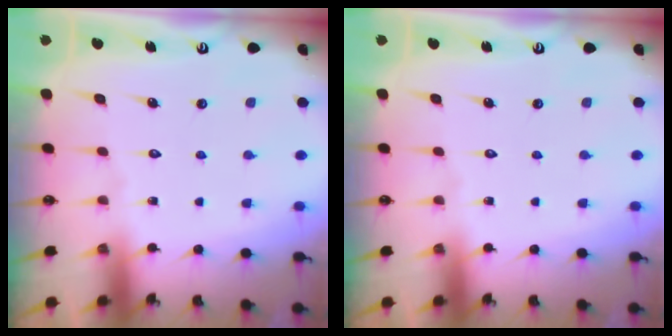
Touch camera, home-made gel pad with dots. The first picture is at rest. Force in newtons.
{"total": 0.0}